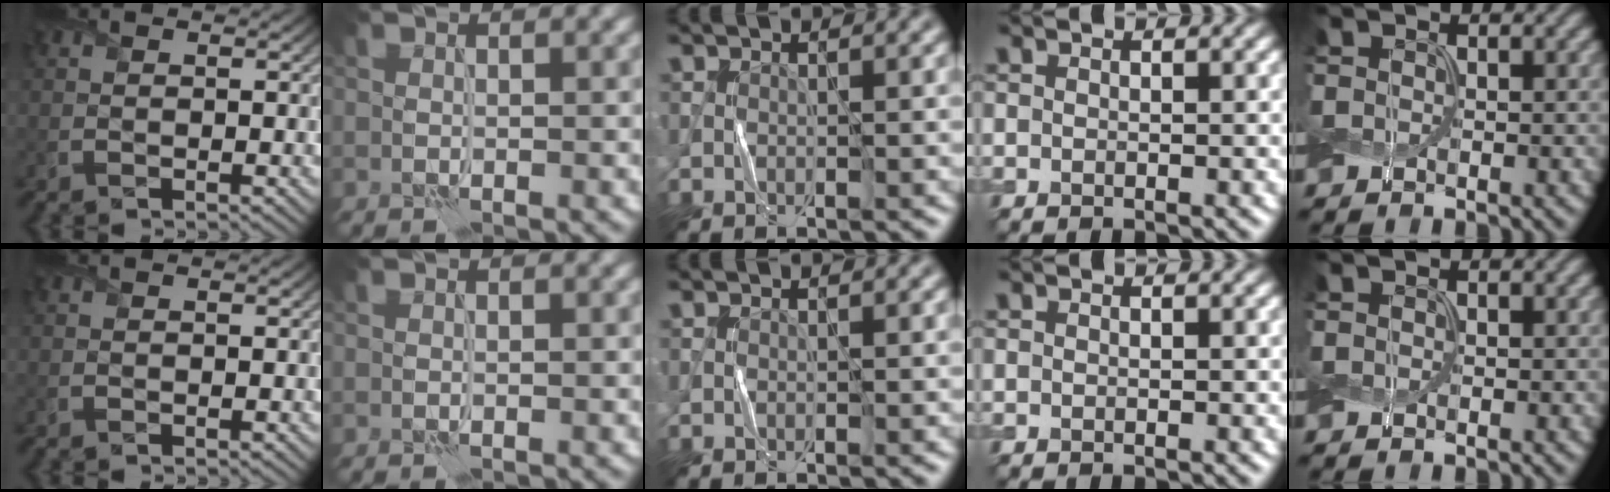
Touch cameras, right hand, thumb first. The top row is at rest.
{}